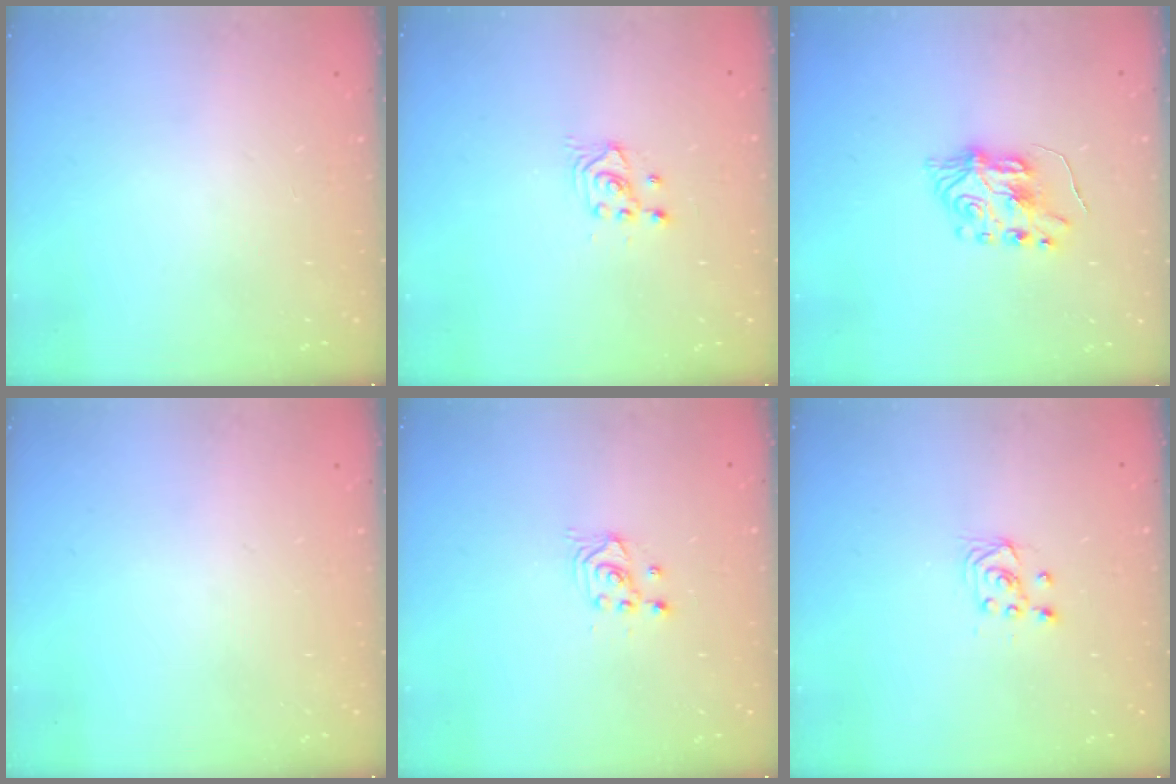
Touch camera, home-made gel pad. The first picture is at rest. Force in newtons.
{"total": 2.7, "press": 2.7, "slide": 0.2}
{"total": 7.5, "press": 7.5, "slide": 0.8}
{"total": 0.0}
{"total": 2.4, "press": 2.3, "slide": 0.2}
{"total": 2.9, "press": 2.7, "slide": 1.0}